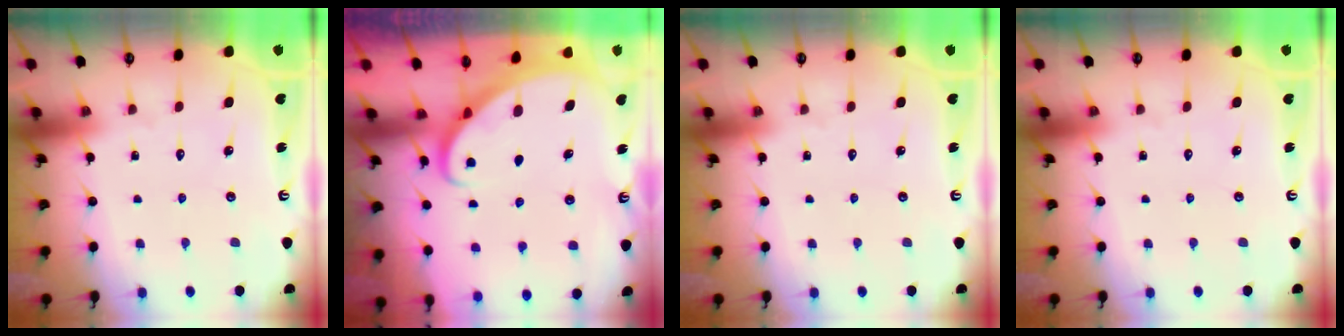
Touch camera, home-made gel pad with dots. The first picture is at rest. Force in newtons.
{"total": 2.7, "press": 2.7, "slide": 0.2}
{"total": 0.0}
{"total": 0.0}